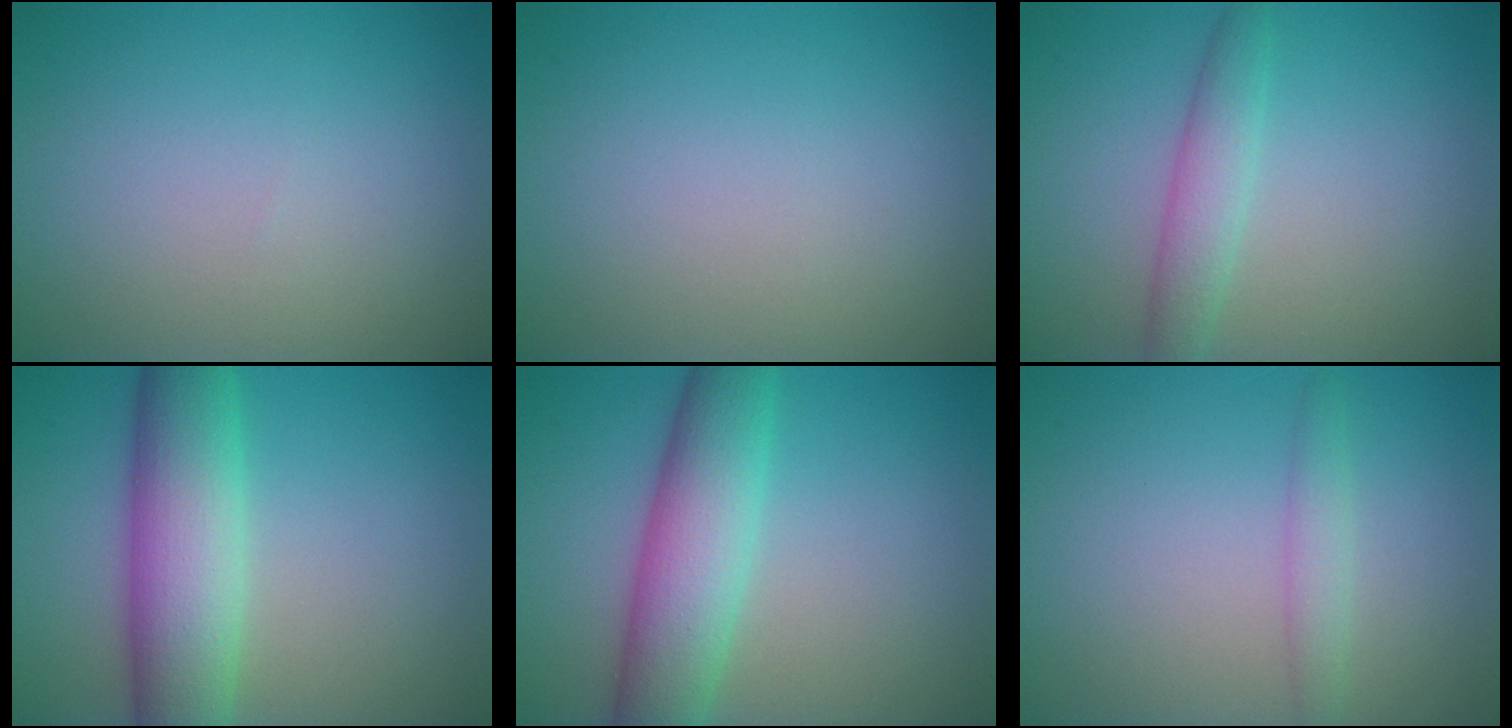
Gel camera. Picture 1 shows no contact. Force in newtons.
{"total": 0.0}
{"total": 2.7, "press": 2.7, "slide": 0.2}
{"total": 8.1, "press": 8.1, "slide": 0.3}
{"total": 6.8, "press": 6.8, "slide": 0.1}
{"total": 1.6, "press": 1.6, "slide": 0.1}